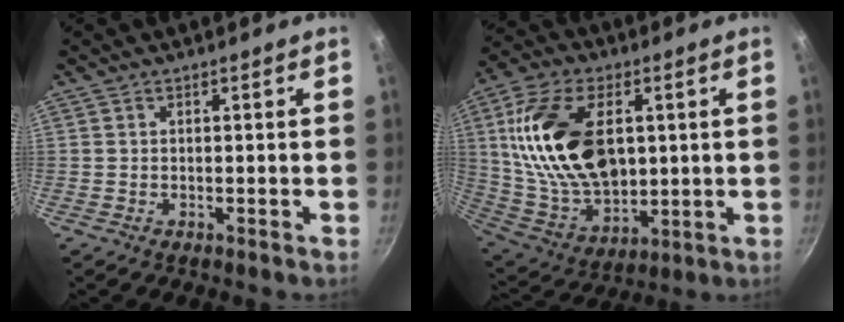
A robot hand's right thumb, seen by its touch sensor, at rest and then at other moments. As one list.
[{"total": 24.4, "force": [3.8, 15.0, 18.8], "torque": [-0.340, -0.006, 0.082]}]